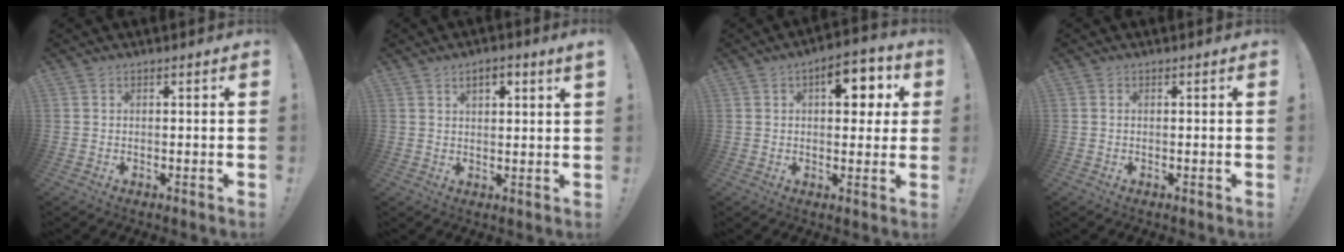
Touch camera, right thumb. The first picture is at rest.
{"total": 3.7, "force": [2.0, 1.1, 3.0], "torque": [-0.053, -0.004, 0.033]}
{"total": 9.8, "force": [3.4, 5.4, 7.4], "torque": [-0.082, -0.003, 0.051]}
{"total": 0.0}